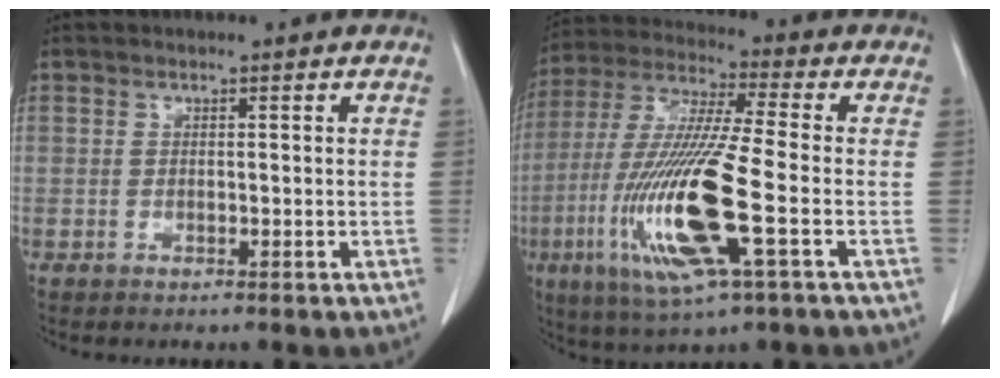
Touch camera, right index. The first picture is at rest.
{"total": 17.2, "force": [-4.6, 1.0, 16.6], "torque": [-0.350, -0.021, -0.088]}